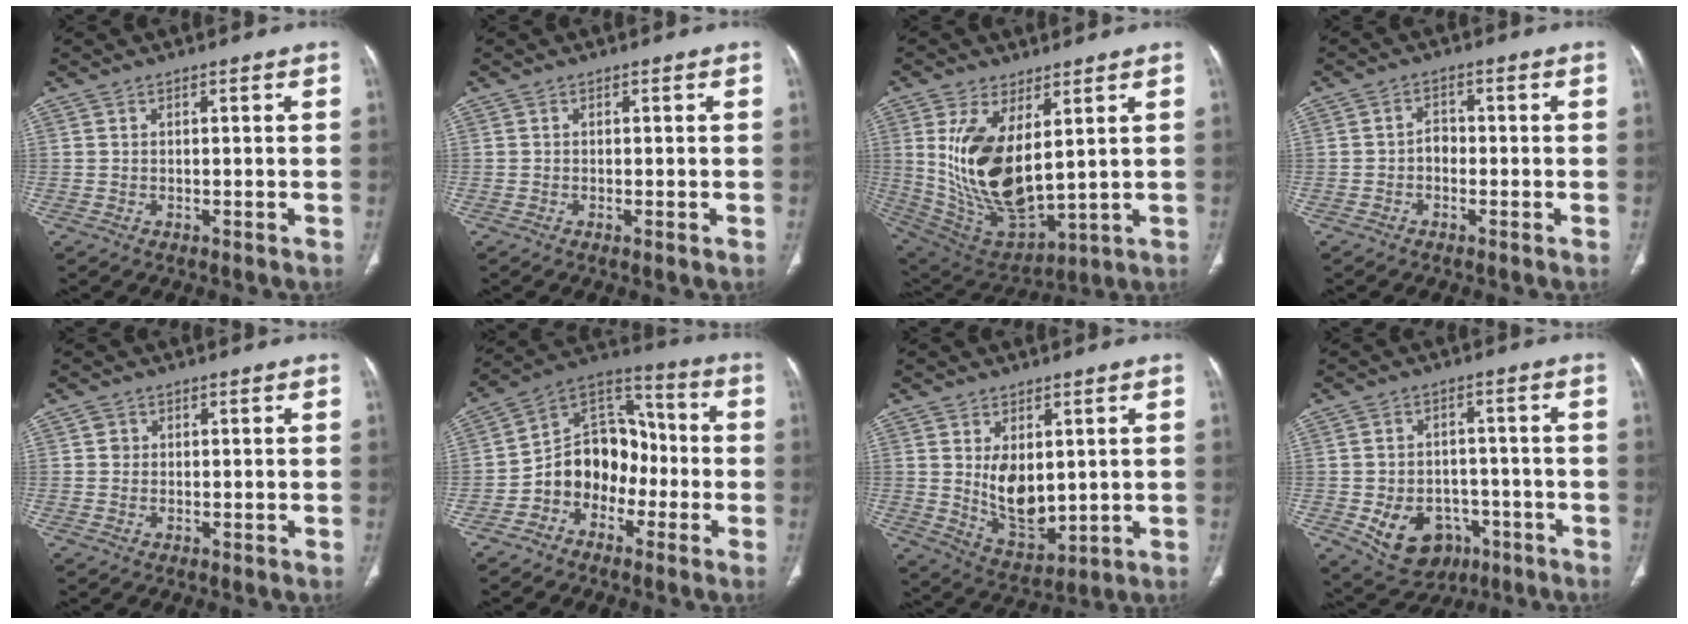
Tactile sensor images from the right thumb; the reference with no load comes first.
{"total": 0.7, "force": [-0.3, 0.0, 0.6], "torque": [-0.017, -0.003, -0.005]}
{"total": 17.7, "force": [4.0, 8.7, 14.9], "torque": [-0.278, -0.026, 0.104]}
{"total": 2.4, "force": [-0.8, 1.8, 1.3], "torque": [-0.010, 0.010, -0.021]}
{"total": 1.4, "force": [0.2, 1.3, 0.3], "torque": [0.001, 0.002, 0.003]}
{"total": 13.3, "force": [-4.1, 10.6, 7.0], "torque": [-0.068, 0.069, -0.084]}
{"total": 10.0, "force": [1.4, 6.0, 7.9], "torque": [-0.106, -0.025, 0.049]}
{"total": 12.0, "force": [-4.7, 9.2, 6.2], "torque": [-0.079, 0.030, -0.053]}